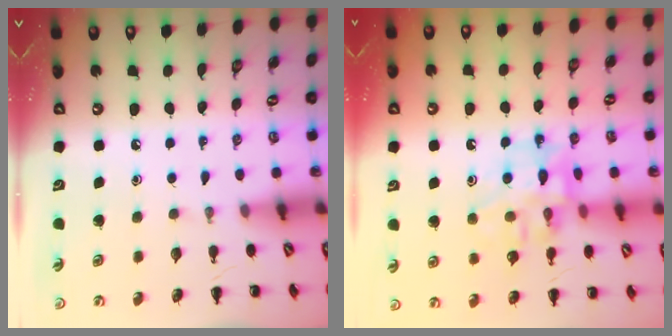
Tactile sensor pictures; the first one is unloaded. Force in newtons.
{"total": 13.4, "press": 13.3, "slide": 1.7}